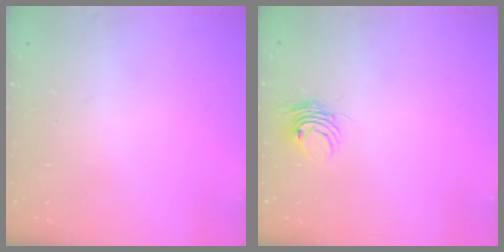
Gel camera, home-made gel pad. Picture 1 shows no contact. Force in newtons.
{"total": 4.8, "press": 4.8, "slide": 0.3}